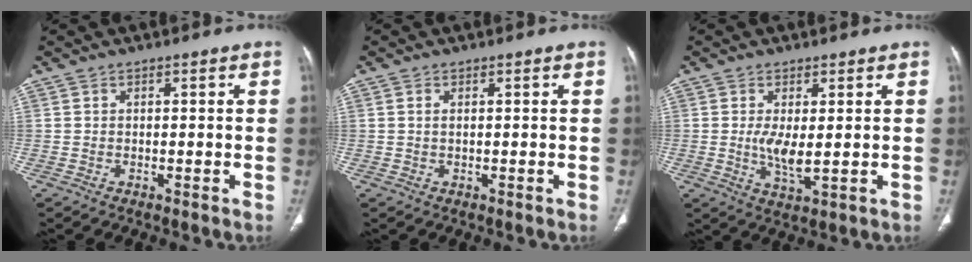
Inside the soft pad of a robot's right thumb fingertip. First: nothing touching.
{"total": 0.7, "force": [0.2, 0.3, 0.6], "torque": [-0.018, 0.004, 0.006]}
{"total": 5.1, "force": [0.3, 1.6, 4.8], "torque": [-0.101, -0.018, 0.011]}